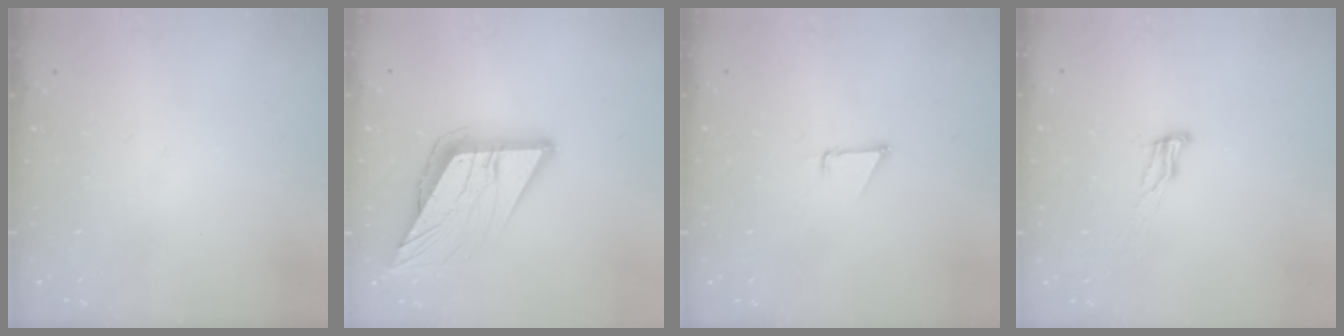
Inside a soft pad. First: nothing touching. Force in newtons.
{"total": 12.8, "press": 12.7, "slide": 1.5}
{"total": 1.5, "press": 1.5, "slide": 0.0}
{"total": 8.6, "press": 8.2, "slide": 2.5}